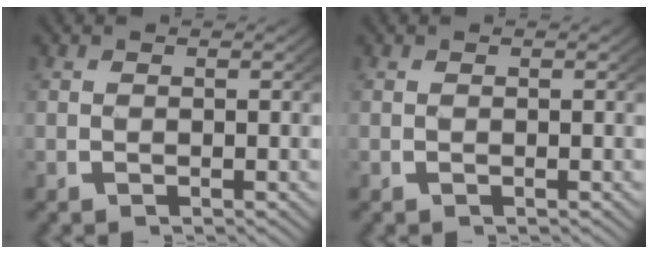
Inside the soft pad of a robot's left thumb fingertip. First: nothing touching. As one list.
[{"total": 0.0}]